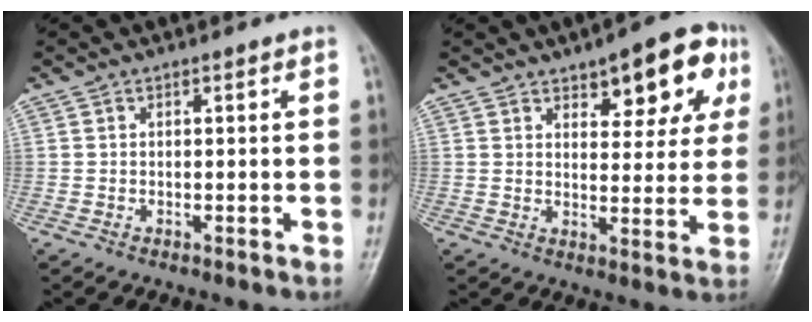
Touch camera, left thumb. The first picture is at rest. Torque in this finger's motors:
{"motor_torque": [0.18, 0.30, -0.16, -0.35, 0.11]}